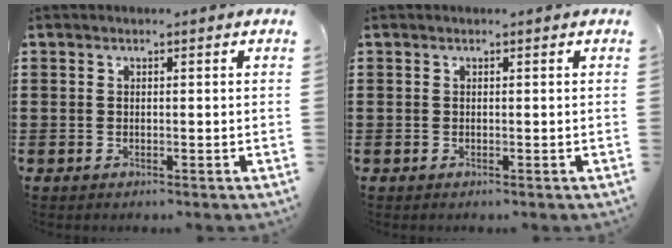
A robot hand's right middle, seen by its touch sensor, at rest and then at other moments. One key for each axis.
{"total": 0.0}